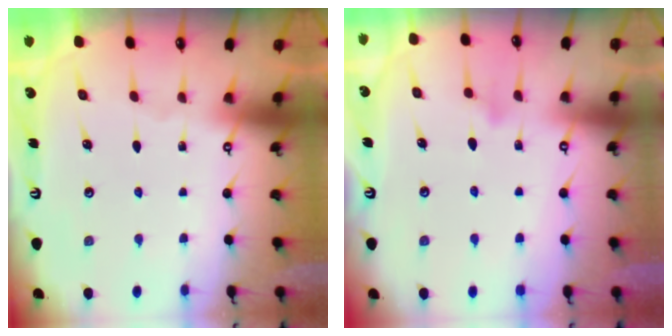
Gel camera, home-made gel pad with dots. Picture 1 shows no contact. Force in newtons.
{"total": 7.8, "press": 7.7, "slide": 1.7}